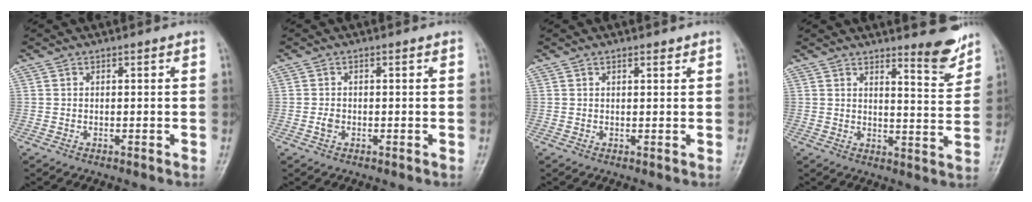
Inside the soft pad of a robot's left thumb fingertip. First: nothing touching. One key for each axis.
{"total": 1.4, "fx": -0.4, "fy": 1.0, "fz": 0.9, "tx": -0.014, "ty": 0.001, "tz": -0.009}
{"total": 1.2, "fx": 0.9, "fy": 0.4, "fz": 0.7, "tx": -0.009, "ty": -0.004, "tz": 0.012}
{"total": 6.8, "fx": 6.0, "fy": 1.2, "fz": 3.1, "tx": -0.025, "ty": -0.062, "tz": 0.081}